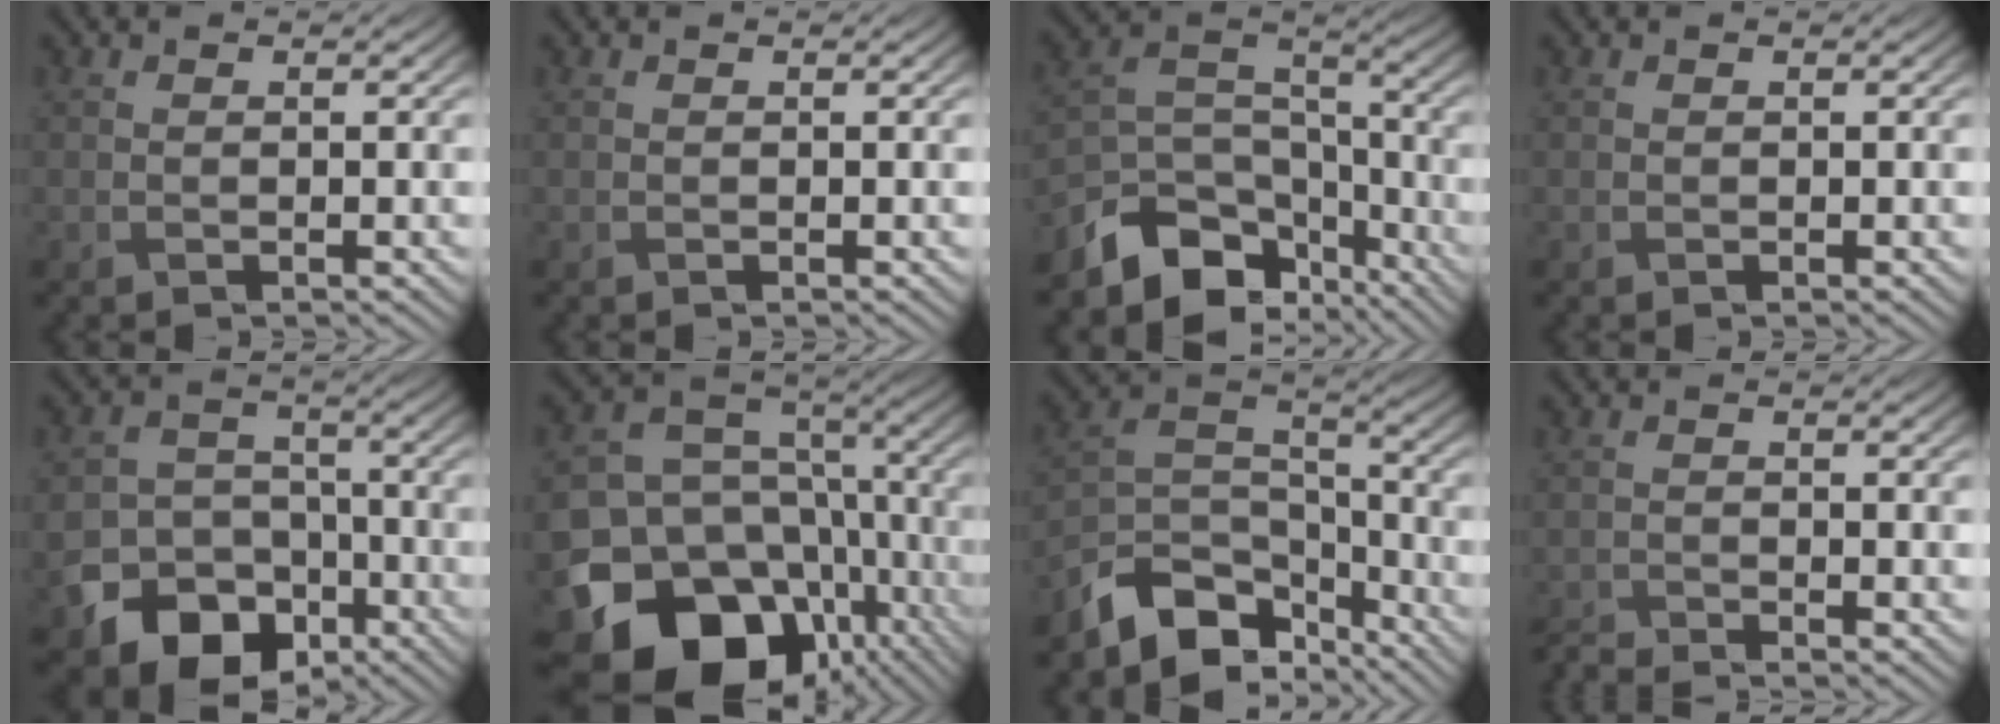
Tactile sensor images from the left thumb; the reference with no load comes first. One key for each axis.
{"total": 0.0}
{"total": 10.9, "fx": -7.6, "fy": 6.1, "fz": 5.0, "tx": -0.105, "ty": -0.018, "tz": -0.138}
{"total": 0.0}
{"total": 14.0, "fx": -7.6, "fy": 10.4, "fz": 5.7, "tx": -0.123, "ty": -0.065, "tz": -0.120}
{"total": 20.2, "fx": -9.6, "fy": 15.4, "fz": 9.0, "tx": -0.195, "ty": -0.051, "tz": -0.128}
{"total": 10.2, "fx": -7.5, "fy": 5.1, "fz": 4.7, "tx": -0.091, "ty": -0.013, "tz": -0.145}
{"total": 2.4, "fx": -2.3, "fy": -0.1, "fz": 0.7, "tx": -0.019, "ty": -0.005, "tz": -0.054}